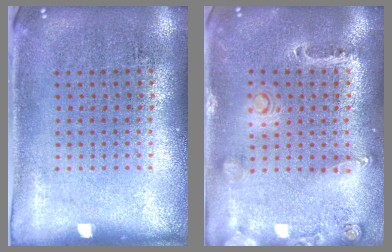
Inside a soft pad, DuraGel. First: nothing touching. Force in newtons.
{"total": 0.5, "press": 0.4, "slide": 0.3}